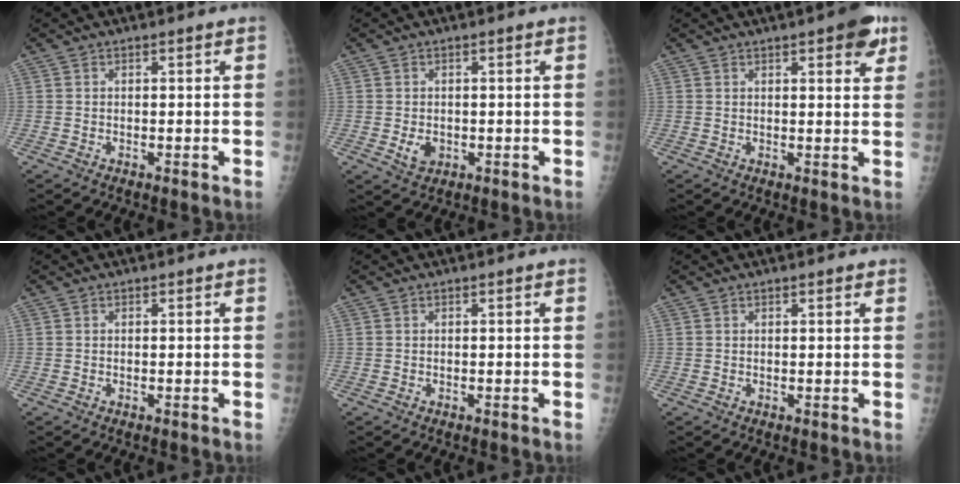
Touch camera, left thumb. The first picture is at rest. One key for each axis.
{"total": 2.9, "fx": -0.5, "fy": 2.2, "fz": 1.9, "tx": -0.023, "ty": -0.001, "tz": 0.000}
{"total": 6.1, "fx": 3.3, "fy": 1.8, "fz": 4.8, "tx": -0.047, "ty": -0.010, "tz": 0.035}
{"total": 0.0}
{"total": 0.0}
{"total": 1.1, "fx": 0.8, "fy": 0.3, "fz": 0.7, "tx": -0.010, "ty": -0.001, "tz": 0.009}